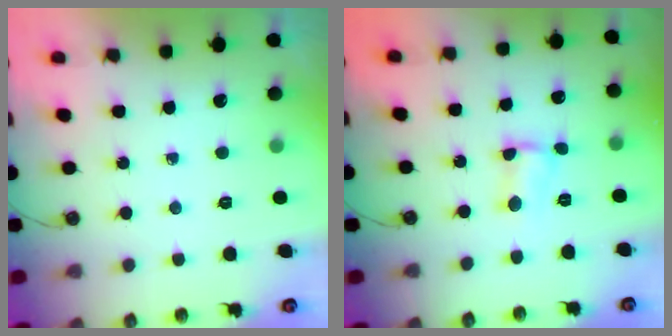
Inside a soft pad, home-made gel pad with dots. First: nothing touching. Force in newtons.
{"total": 2.1, "press": 2.1, "slide": 0.2}